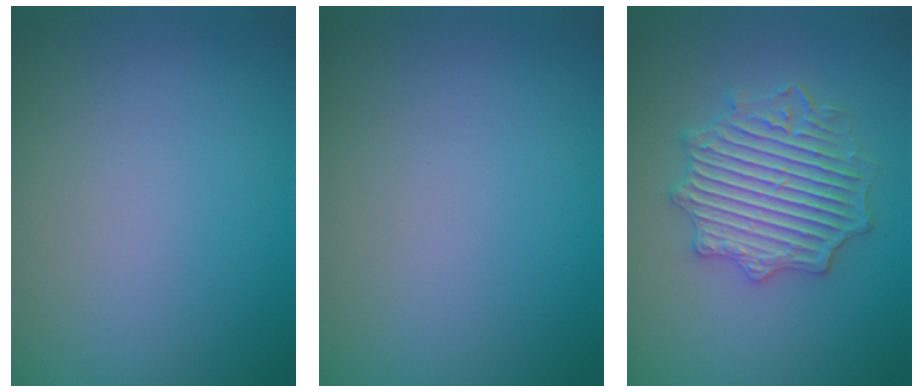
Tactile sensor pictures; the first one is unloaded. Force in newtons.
{"total": 0.0}
{"total": 4.7, "press": 4.6, "slide": 0.9}